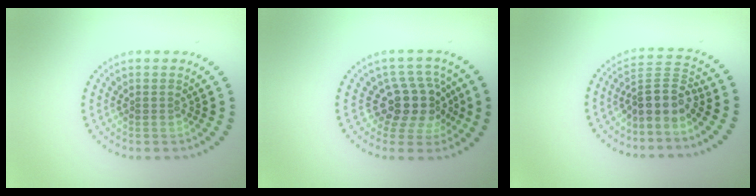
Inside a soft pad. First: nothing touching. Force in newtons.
{"total": 4.3, "press": 3.4, "slide": 2.7}
{"total": 3.6, "press": 2.7, "slide": 2.4}